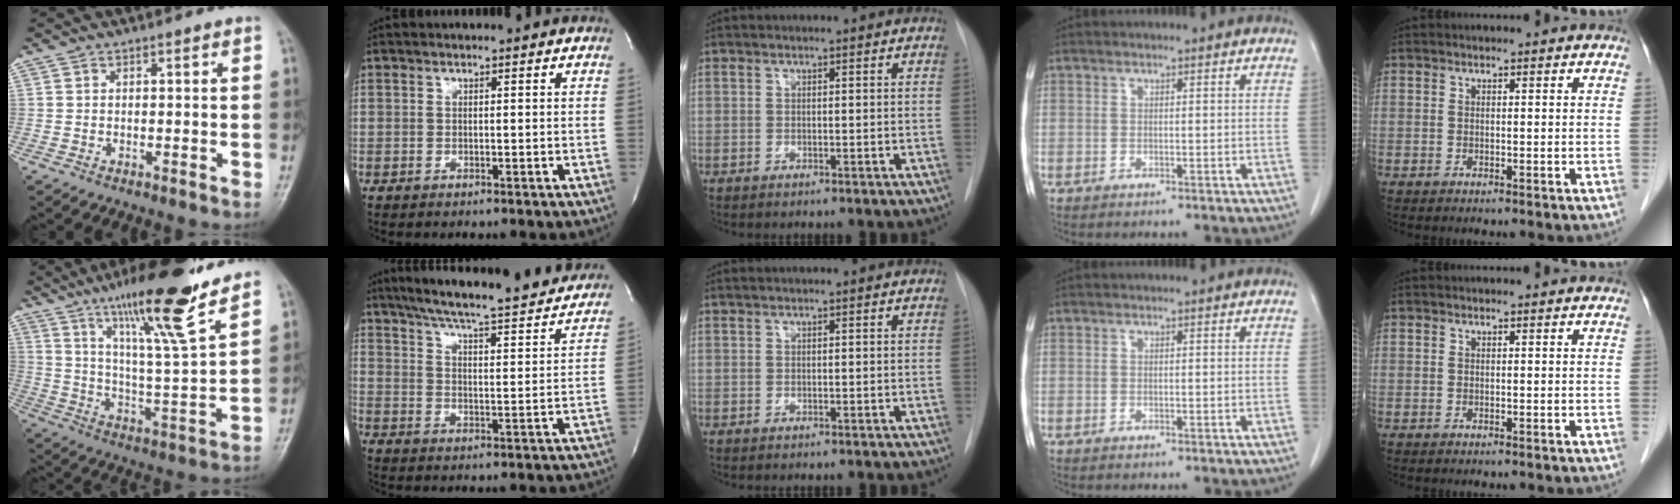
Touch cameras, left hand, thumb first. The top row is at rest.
{"thumb": {"total": 18.8, "force": [13.0, 2.0, 13.4], "torque": [-0.206, -0.069, 0.217]}, "index": {"total": 23.9, "force": [21.3, 2.5, 10.6], "torque": [-0.169, -0.032, 0.276]}}